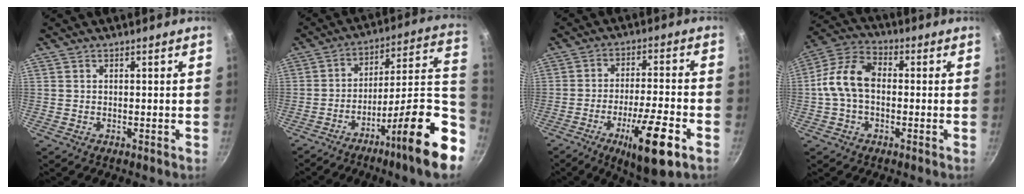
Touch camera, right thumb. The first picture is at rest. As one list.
[{"total": 20.5, "force": [-7.5, 3.6, 18.8], "torque": [-0.244, 0.044, -0.122]}, {"total": 14.1, "force": [-6.5, 2.9, 12.2], "torque": [-0.198, 0.023, -0.102]}, {"total": 9.8, "force": [-0.4, 6.6, 7.3], "torque": [-0.128, 0.032, -0.025]}]